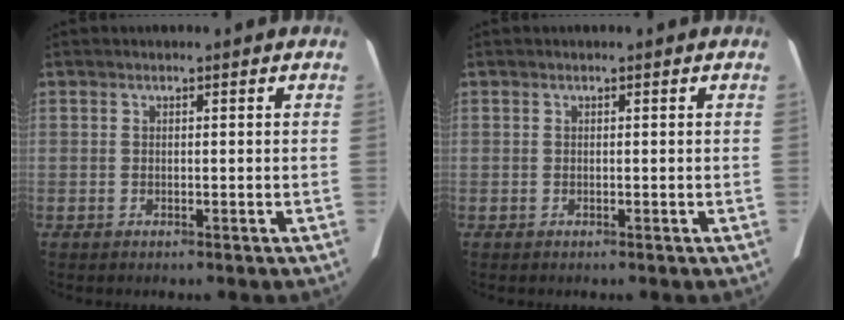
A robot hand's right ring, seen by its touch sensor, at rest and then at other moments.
{"total": 0.0}